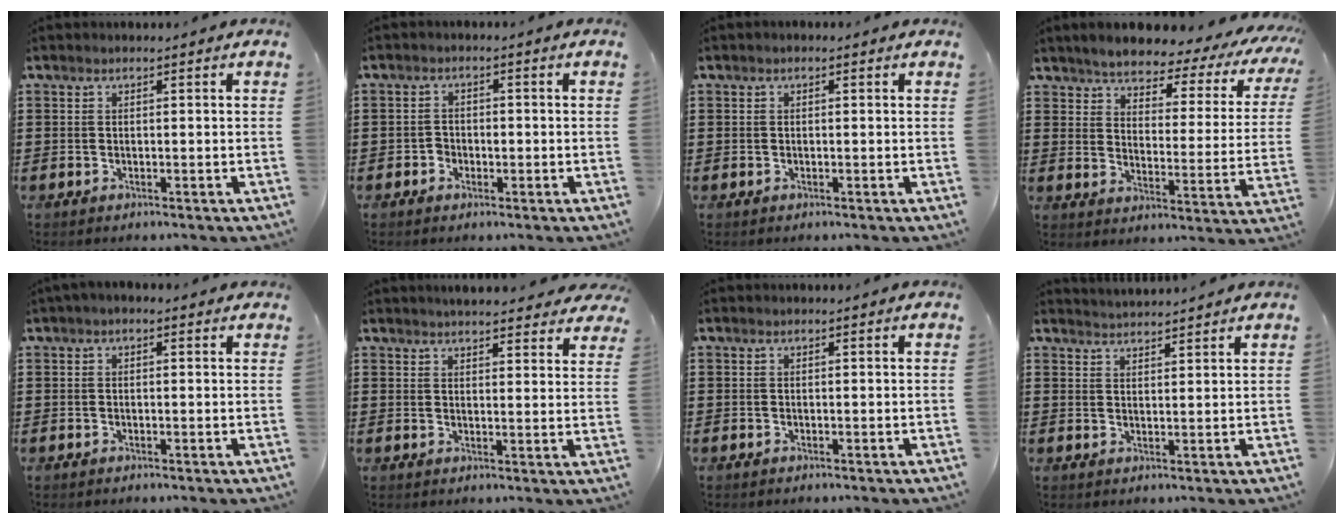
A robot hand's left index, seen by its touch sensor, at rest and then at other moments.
{"total": 1.8, "force": [-0.9, 1.5, 0.5], "torque": [-0.015, 0.003, -0.021]}
{"total": 0.0}
{"total": 3.9, "force": [3.7, 0.7, 1.0], "torque": [-0.046, -0.031, 0.053]}
{"total": 0.7, "force": [-0.2, 0.4, 0.6], "torque": [-0.012, 0.003, -0.004]}
{"total": 3.9, "force": [3.9, 0.0, 0.7], "torque": [-0.016, -0.015, 0.069]}
{"total": 0.0}
{"total": 2.4, "force": [2.3, -0.3, -0.4], "torque": [0.001, -0.007, 0.045]}